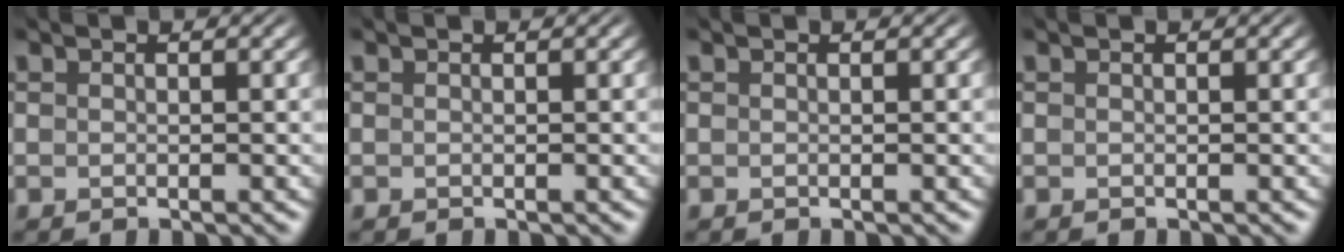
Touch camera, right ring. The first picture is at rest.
{"total": 0.0}
{"total": 0.0}
{"total": 0.0}